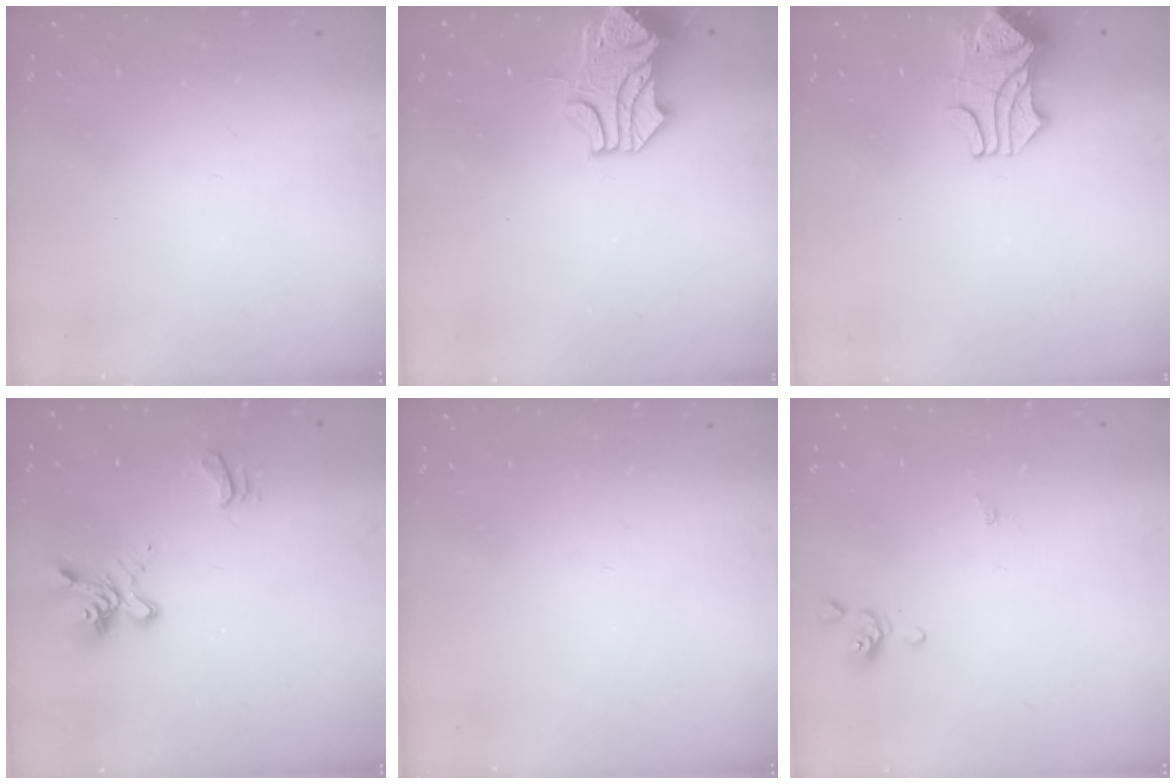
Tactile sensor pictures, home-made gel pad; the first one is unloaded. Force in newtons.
{"total": 1.6, "press": 1.1, "slide": 1.2}
{"total": 2.0, "press": 1.6, "slide": 1.1}
{"total": 2.3, "press": 1.9, "slide": 1.3}
{"total": 0.0}
{"total": 0.0}